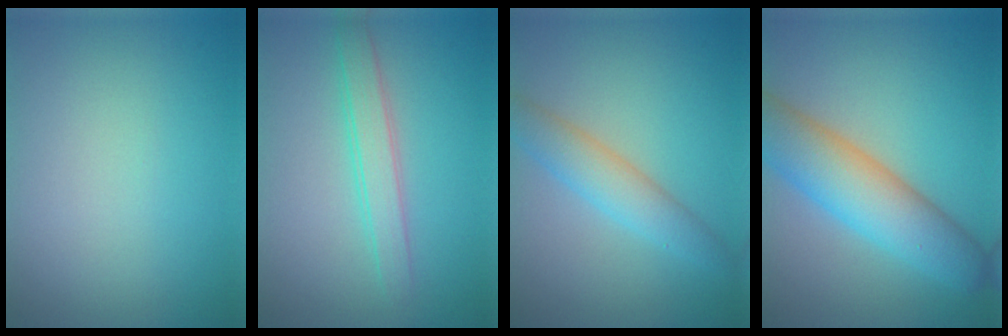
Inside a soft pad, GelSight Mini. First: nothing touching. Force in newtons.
{"total": 2.5, "press": 2.5, "slide": 0.0}
{"total": 3.4, "press": 3.4, "slide": 0.1}
{"total": 7.3, "press": 7.3, "slide": 0.3}